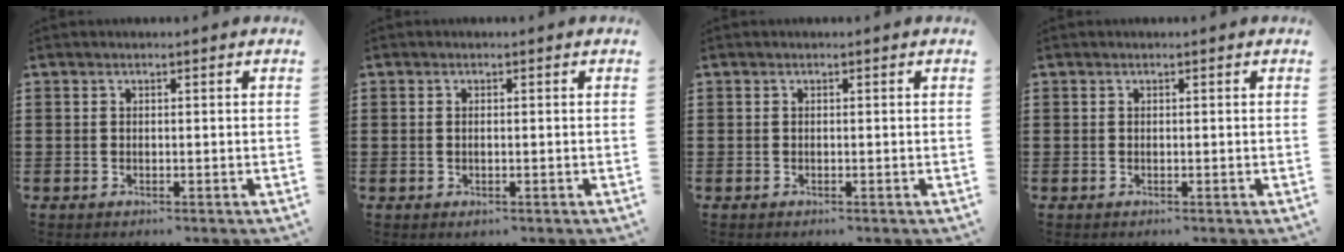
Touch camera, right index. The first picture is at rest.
{"total": 0.6, "force": [-0.1, 0.2, 0.6], "torque": [-0.013, -0.004, -0.001]}
{"total": 0.0}
{"total": 0.0}